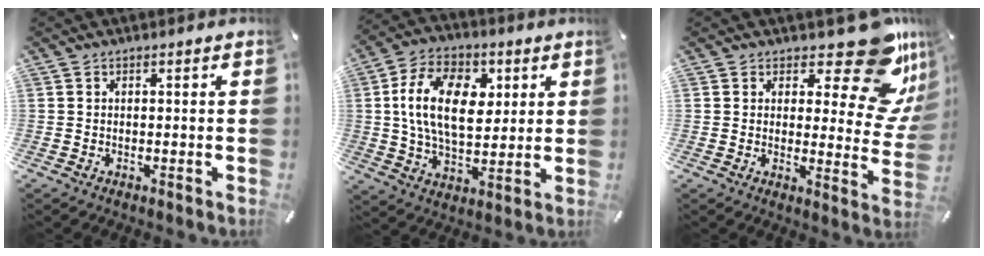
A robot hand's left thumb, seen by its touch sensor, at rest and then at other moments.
{"total": 16.4, "force": [3.5, 10.5, 12.1], "torque": [-0.221, 0.017, 0.062]}
{"total": 18.4, "force": [10.9, 6.9, 13.2], "torque": [-0.151, -0.088, 0.178]}